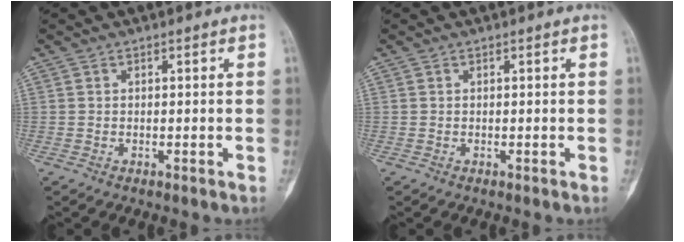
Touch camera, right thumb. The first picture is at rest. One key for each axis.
{"total": 0.0}